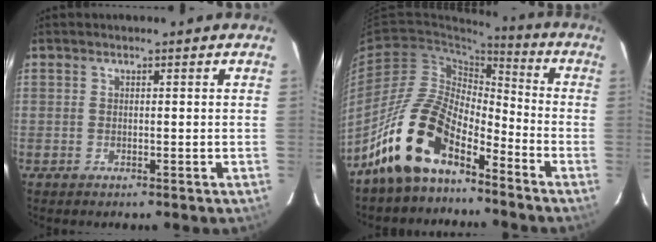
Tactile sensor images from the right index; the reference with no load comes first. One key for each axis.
{"total": 14.4, "fx": -10.1, "fy": 6.0, "fz": 8.2, "tx": -0.161, "ty": 0.018, "tz": -0.200}